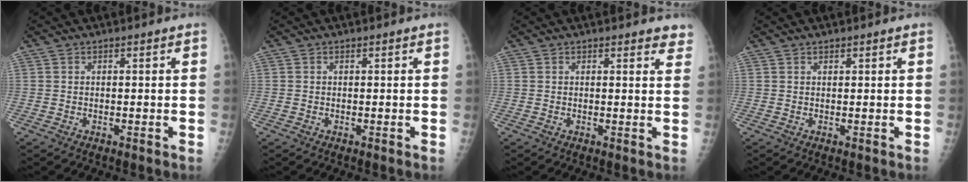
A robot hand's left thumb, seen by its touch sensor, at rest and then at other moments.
{"total": 0.0}
{"total": 3.1, "force": [2.7, 1.0, 1.1], "torque": [0.010, -0.011, 0.017]}
{"total": 0.6, "force": [0.5, 0.2, 0.3], "torque": [-0.005, -0.002, 0.009]}